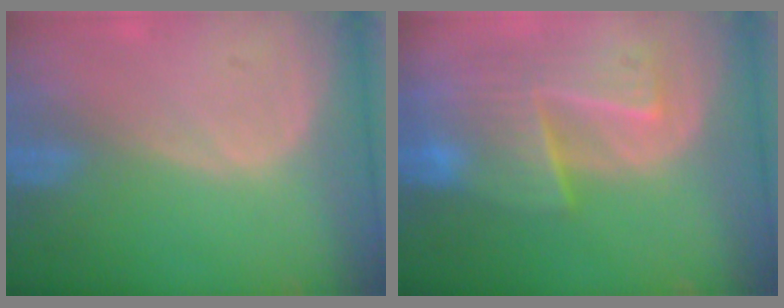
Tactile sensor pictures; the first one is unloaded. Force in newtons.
{"total": 9.3, "press": 8.3, "slide": 4.2}